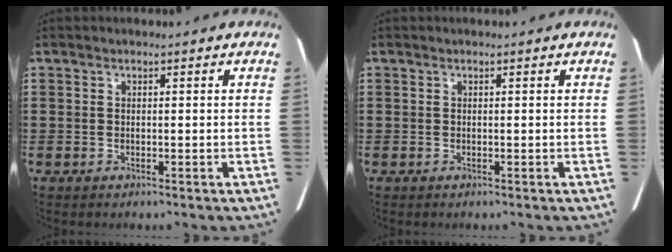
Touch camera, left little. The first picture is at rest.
{"total": 0.0}